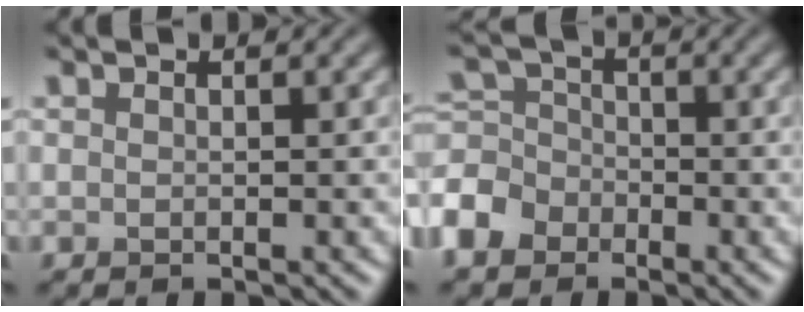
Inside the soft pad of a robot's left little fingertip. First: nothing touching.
{"total": 5.1, "force": [-3.0, 3.7, 1.8], "torque": [-0.048, 0.003, -0.072]}